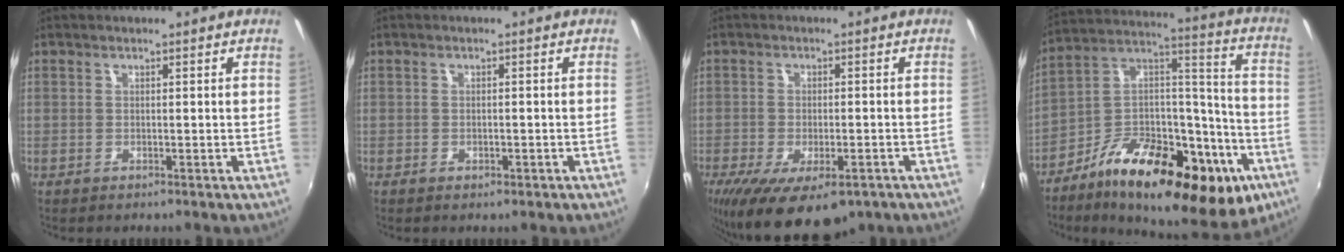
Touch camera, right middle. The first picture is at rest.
{"total": 1.6, "force": [-0.9, 1.0, 0.8], "torque": [-0.014, -0.004, -0.014]}
{"total": 14.3, "force": [-8.8, 6.1, 9.5], "torque": [-0.193, -0.047, -0.130]}
{"total": 28.6, "force": [-15.7, 12.2, 20.5], "torque": [-0.310, 0.019, -0.243]}